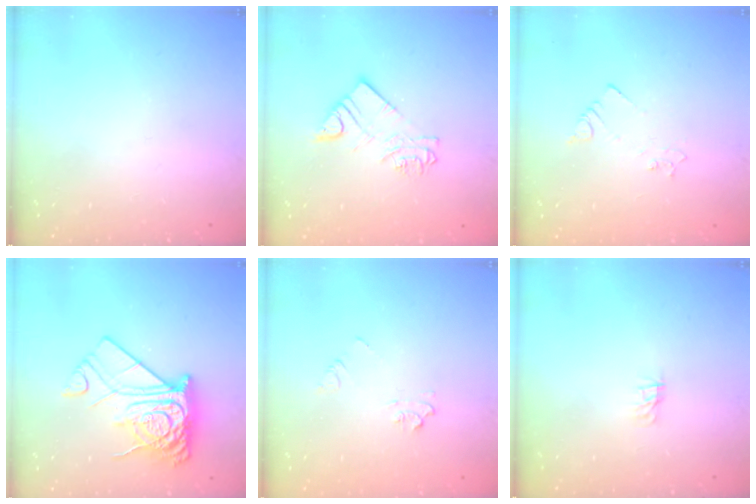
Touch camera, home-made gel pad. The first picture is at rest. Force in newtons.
{"total": 6.1, "press": 6.1, "slide": 0.3}
{"total": 2.1, "press": 2.1, "slide": 0.3}
{"total": 15.6, "press": 15.5, "slide": 1.9}
{"total": 5.0, "press": 4.9, "slide": 0.6}
{"total": 0.0}